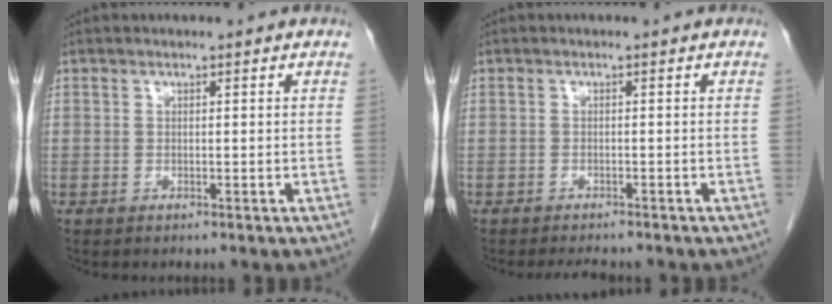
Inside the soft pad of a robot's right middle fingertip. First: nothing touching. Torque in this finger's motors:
{"motor_torque": [0.22, -0.03, 0.01, 0.02]}